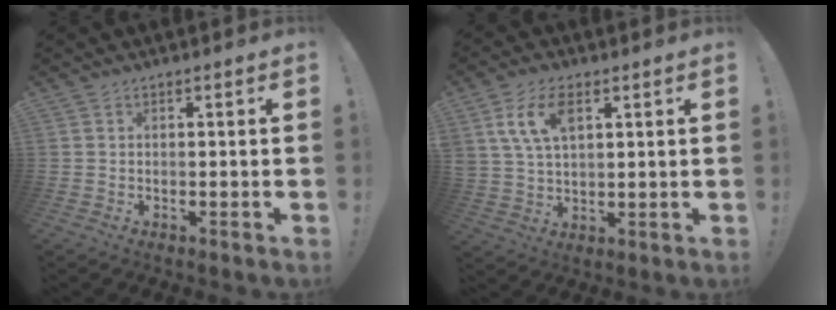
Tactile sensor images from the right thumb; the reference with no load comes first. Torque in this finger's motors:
{"motor_torque": [1.38, 1.48, 1.20, 0.37, 0.14]}